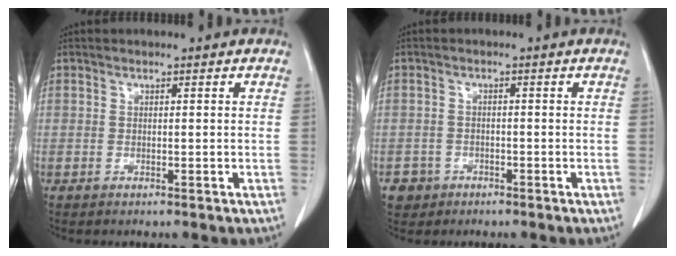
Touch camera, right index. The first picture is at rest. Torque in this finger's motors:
{"motor_torque": [-0.37, 0.15, -0.76, -0.21]}